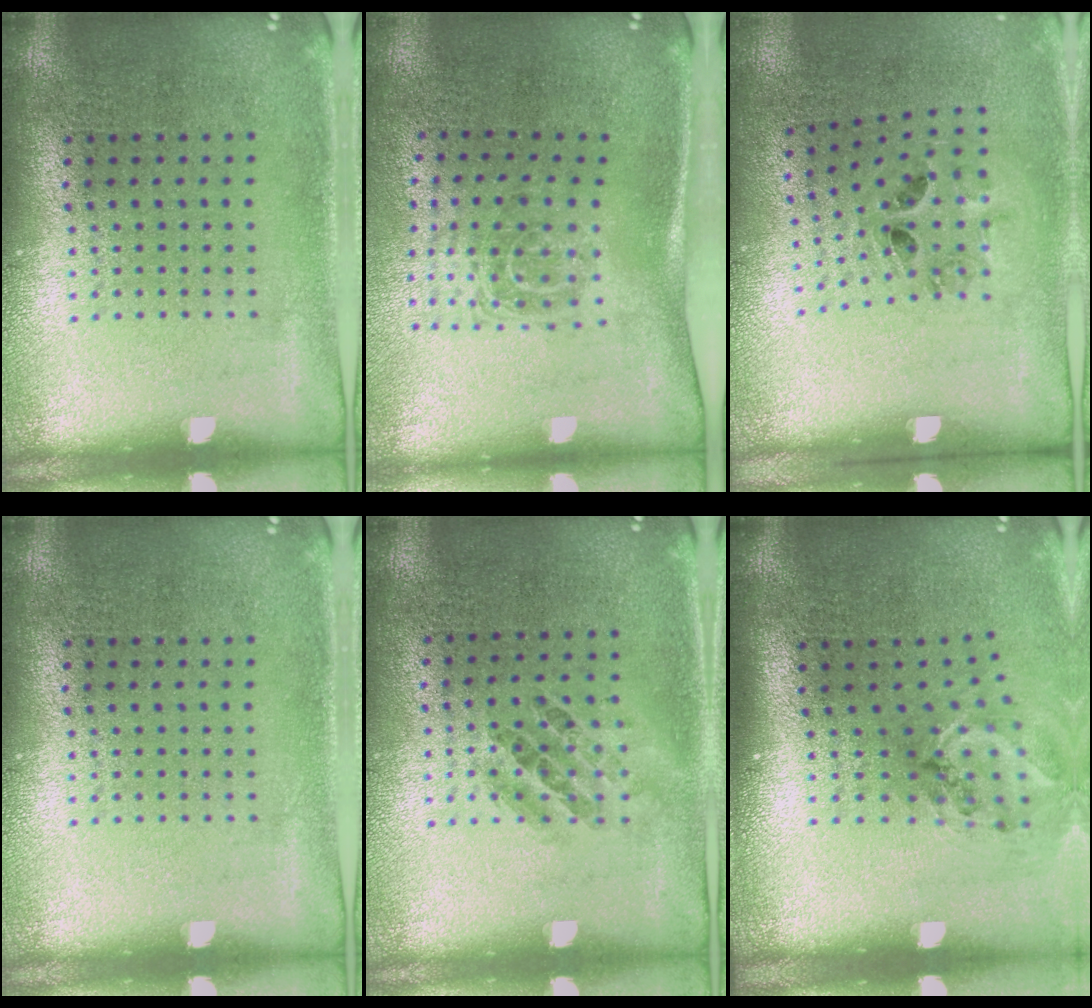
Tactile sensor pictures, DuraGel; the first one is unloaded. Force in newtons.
{"total": 1.7, "press": 1.1, "slide": 1.3}
{"total": 1.3, "press": 0.6, "slide": 1.1}
{"total": 0.0}
{"total": 0.9, "press": 0.6, "slide": 0.6}
{"total": 1.3, "press": 1.1, "slide": 0.7}